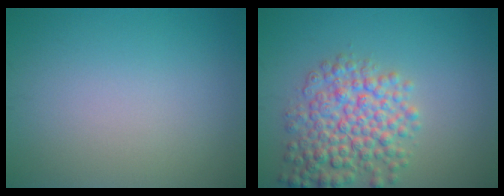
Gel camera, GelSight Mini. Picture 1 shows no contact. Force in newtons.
{"total": 6.2, "press": 6.2, "slide": 0.2}